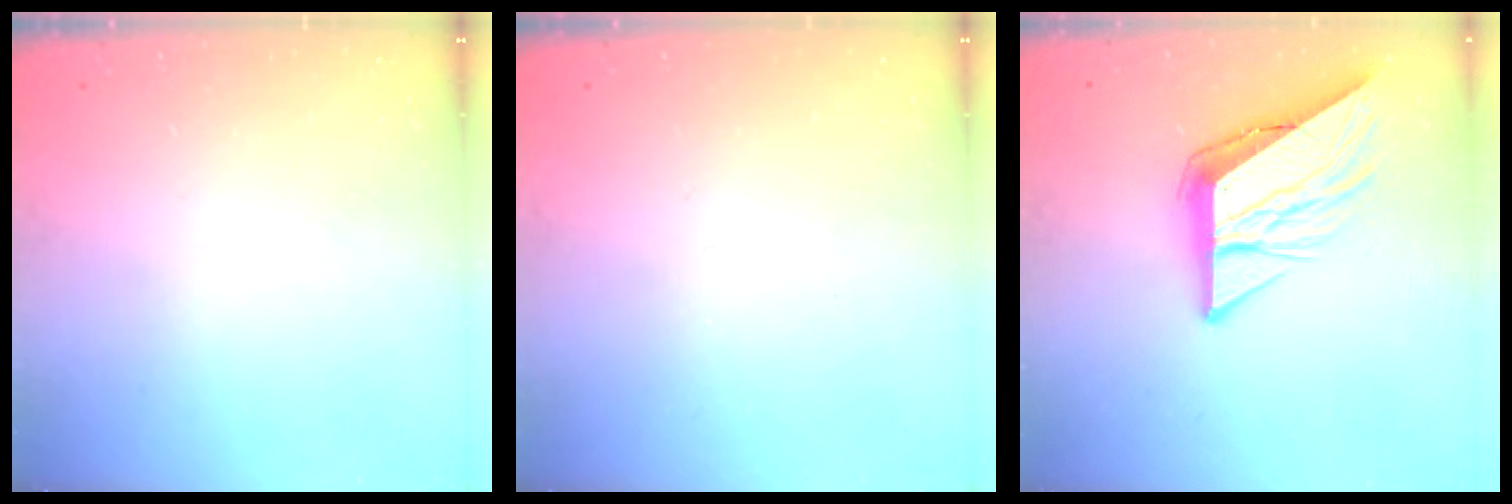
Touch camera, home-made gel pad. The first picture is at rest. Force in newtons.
{"total": 0.0}
{"total": 11.7, "press": 11.6, "slide": 1.4}